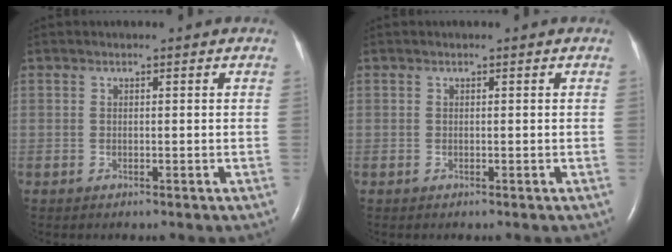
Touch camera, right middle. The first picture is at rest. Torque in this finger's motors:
{"motor_torque": [0.00, 0.00, 0.00, 0.00]}